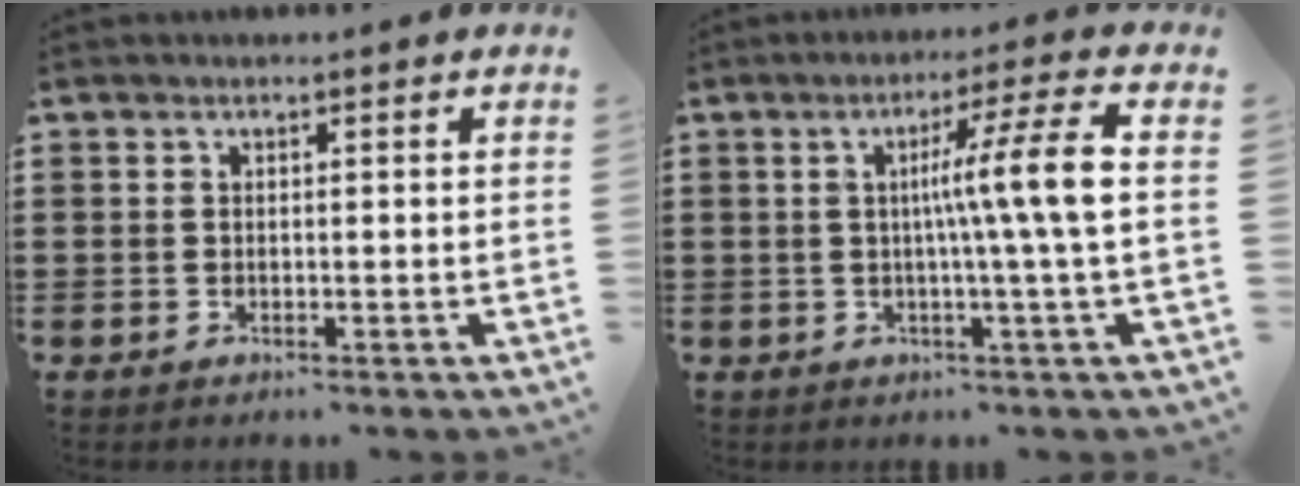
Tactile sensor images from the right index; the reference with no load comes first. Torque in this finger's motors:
{"motor_torque": [1.45, -0.14, 0.33, 0.17]}